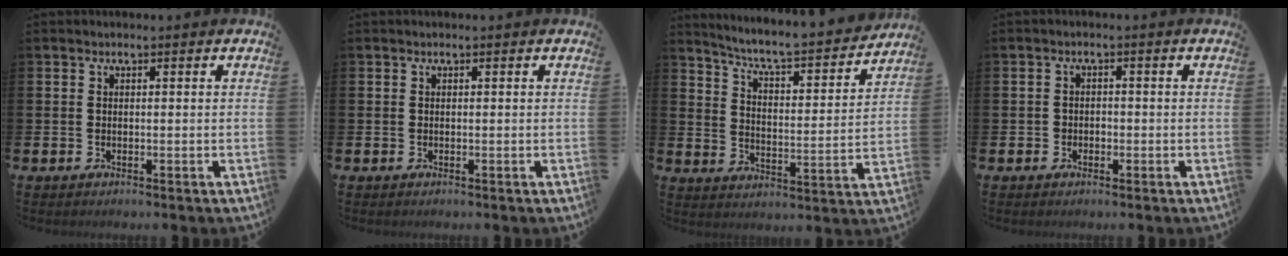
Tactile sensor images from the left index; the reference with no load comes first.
{"total": 0.0}
{"total": 6.5, "force": [6.1, 0.5, 2.2], "torque": [-0.058, -0.054, 0.096]}
{"total": 1.4, "force": [-0.7, 1.2, 0.3], "torque": [-0.005, 0.003, -0.017]}